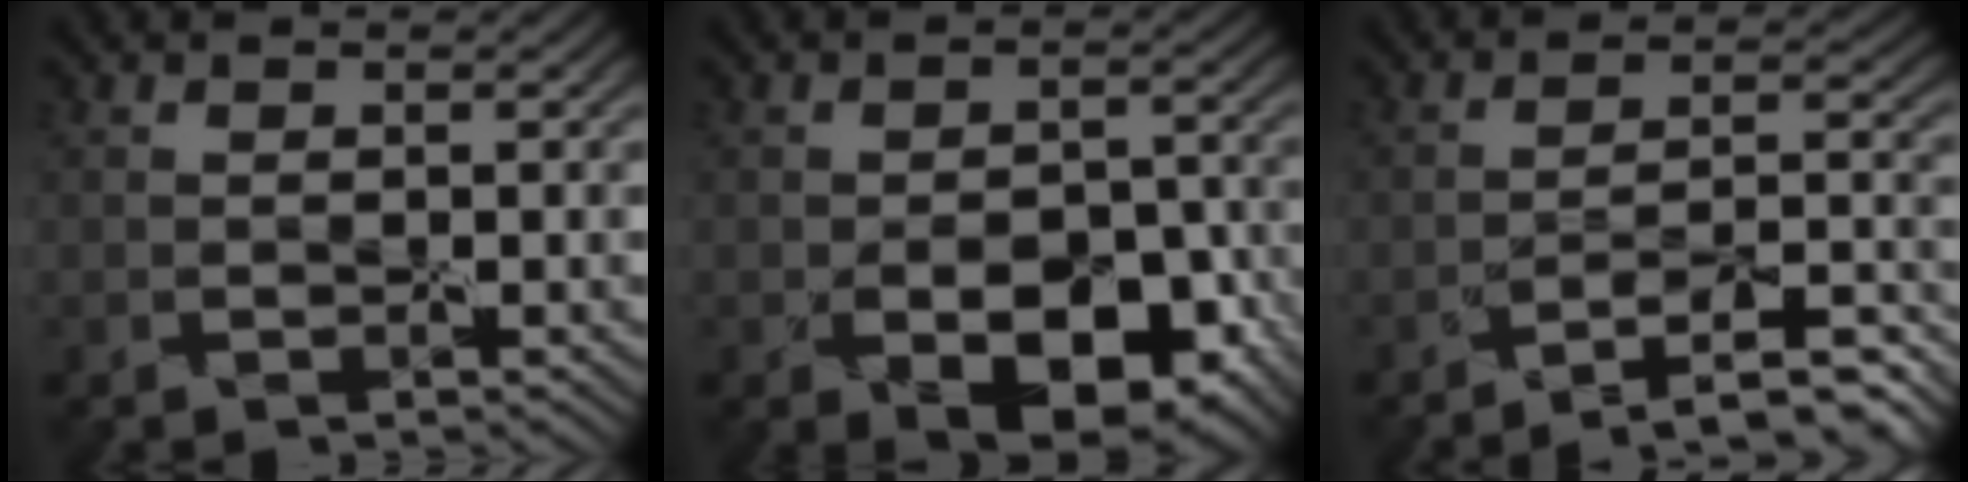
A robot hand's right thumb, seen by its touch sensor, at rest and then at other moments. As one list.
[{"total": 8.2, "force": [-3.9, 4.5, 5.7], "torque": [-0.085, -0.015, -0.045]}, {"total": 8.6, "force": [-7.3, 0.5, 4.4], "torque": [-0.058, 0.021, -0.114]}]